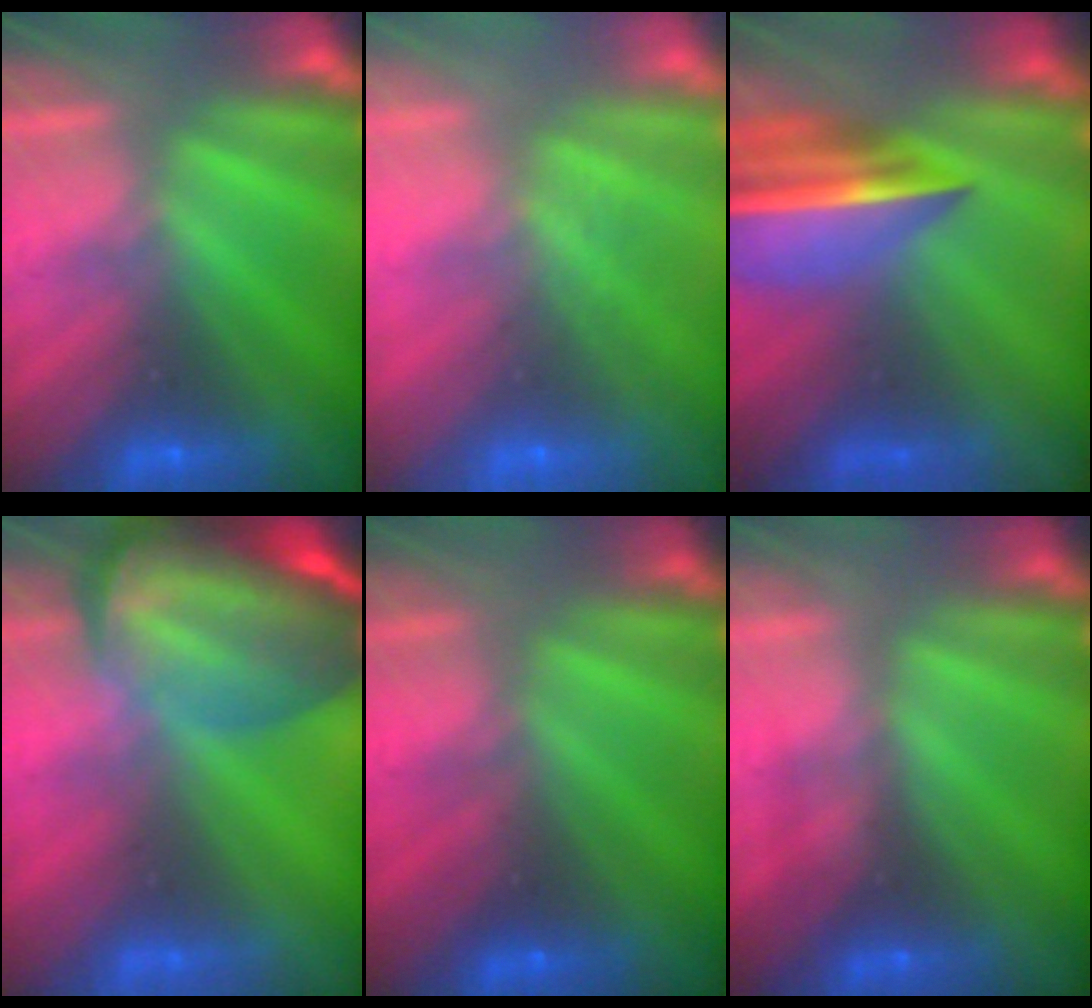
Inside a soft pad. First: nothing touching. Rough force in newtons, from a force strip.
{"total": 8.1}
{"total": 6.9}
{"total": 6.3}
{"total": 2.1}
{"total": 2.0}